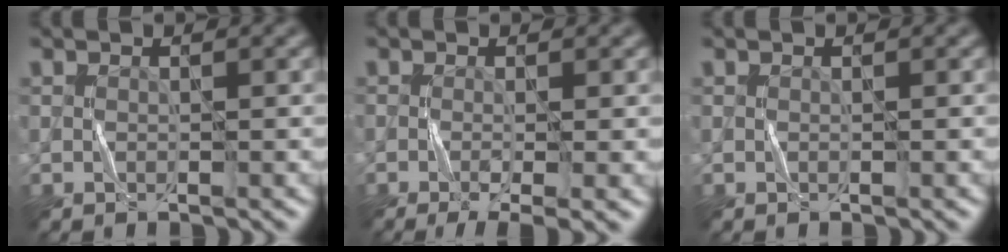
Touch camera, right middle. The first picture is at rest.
{"total": 4.0, "force": [-1.7, 0.9, 3.5], "torque": [-0.057, -0.006, -0.024]}
{"total": 0.0}